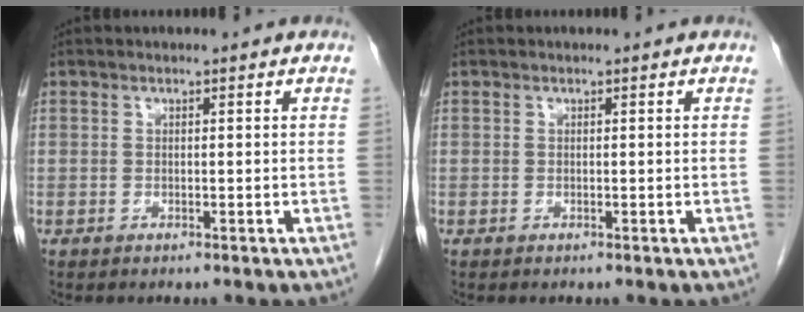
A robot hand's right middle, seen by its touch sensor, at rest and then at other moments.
{"total": 0.0}